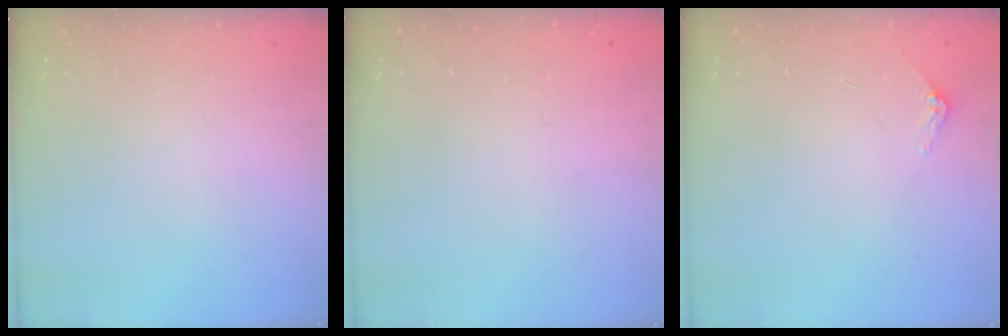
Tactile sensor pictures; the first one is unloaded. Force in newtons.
{"total": 0.0}
{"total": 2.9, "press": 2.9, "slide": 0.2}